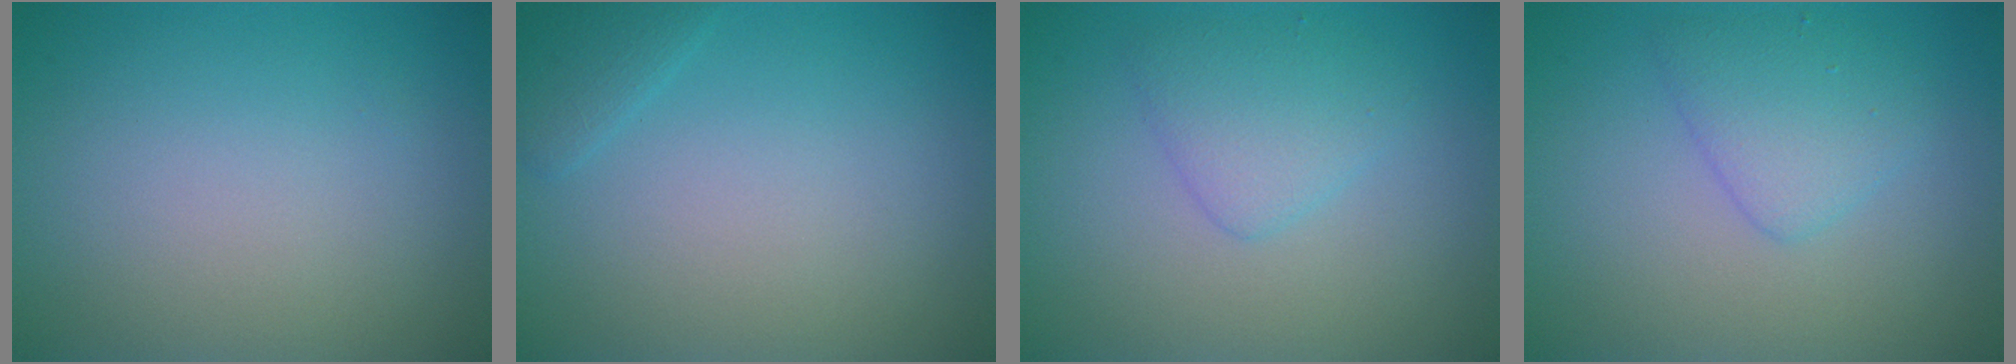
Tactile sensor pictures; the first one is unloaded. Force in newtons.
{"total": 1.2, "press": 1.2, "slide": 0.0}
{"total": 2.5, "press": 2.5, "slide": 0.1}
{"total": 2.6, "press": 2.6, "slide": 0.2}